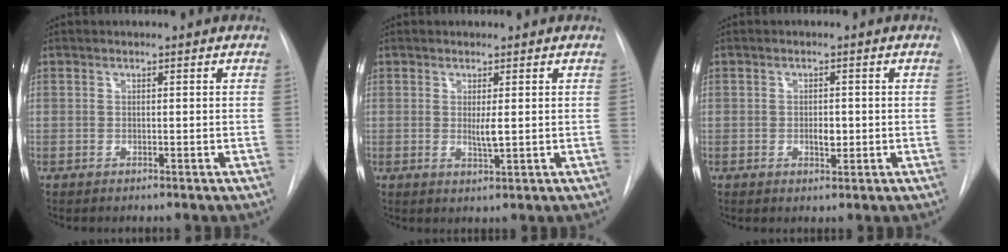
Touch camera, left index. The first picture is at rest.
{"total": 2.0, "force": [0.3, 0.2, 2.0], "torque": [-0.039, -0.006, 0.008]}
{"total": 2.1, "force": [-0.3, 1.1, 1.7], "torque": [-0.029, 0.000, -0.001]}